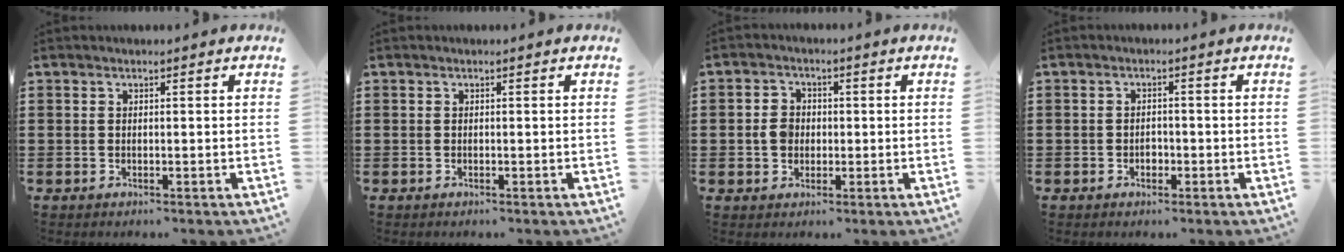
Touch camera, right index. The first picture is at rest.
{"total": 0.0}
{"total": 3.7, "force": [-0.2, 3.1, 1.9], "torque": [-0.046, 0.010, -0.007]}
{"total": 1.4, "force": [-0.6, 1.0, 0.8], "torque": [-0.019, -0.001, -0.012]}